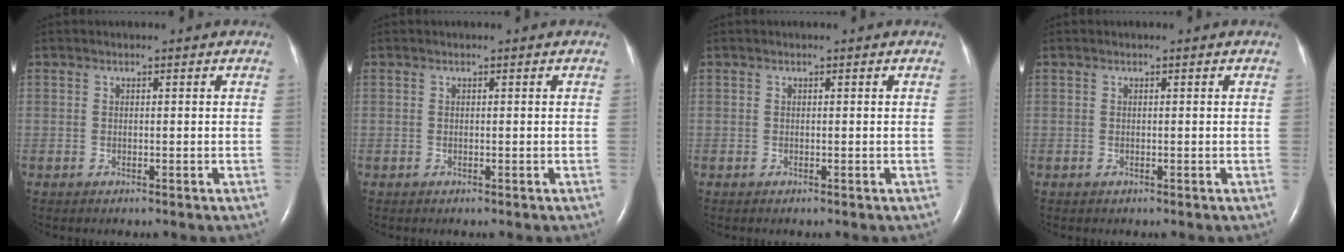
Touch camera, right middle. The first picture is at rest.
{"total": 0.0}
{"total": 0.0}
{"total": 0.0}